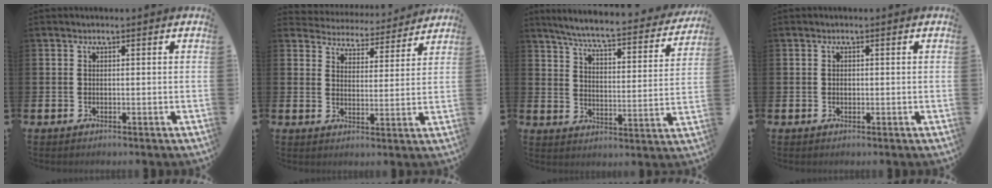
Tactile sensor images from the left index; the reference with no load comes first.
{"total": 4.7, "force": [4.6, 1.0, -0.2], "torque": [-0.014, -0.042, 0.077]}
{"total": 6.4, "force": [5.8, 0.4, 2.6], "torque": [-0.066, -0.050, 0.091]}
{"total": 0.6, "force": [0.0, 0.5, 0.3], "torque": [-0.003, 0.004, -0.002]}